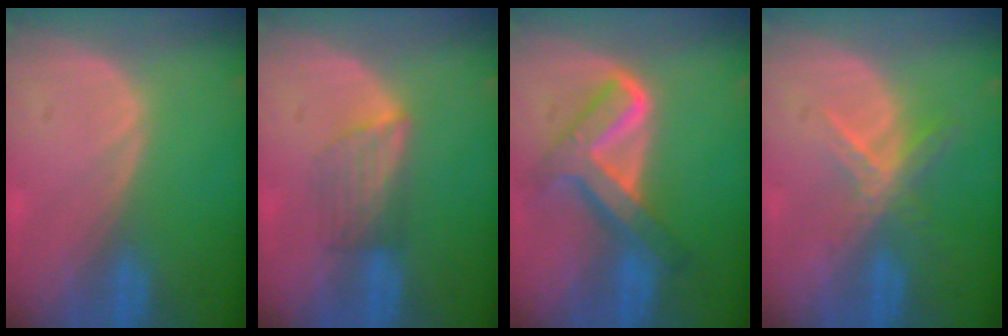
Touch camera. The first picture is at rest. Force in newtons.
{"total": 4.1, "press": 3.8, "slide": 1.3}
{"total": 8.0, "press": 8.0, "slide": 0.7}
{"total": 5.5, "press": 4.8, "slide": 2.8}